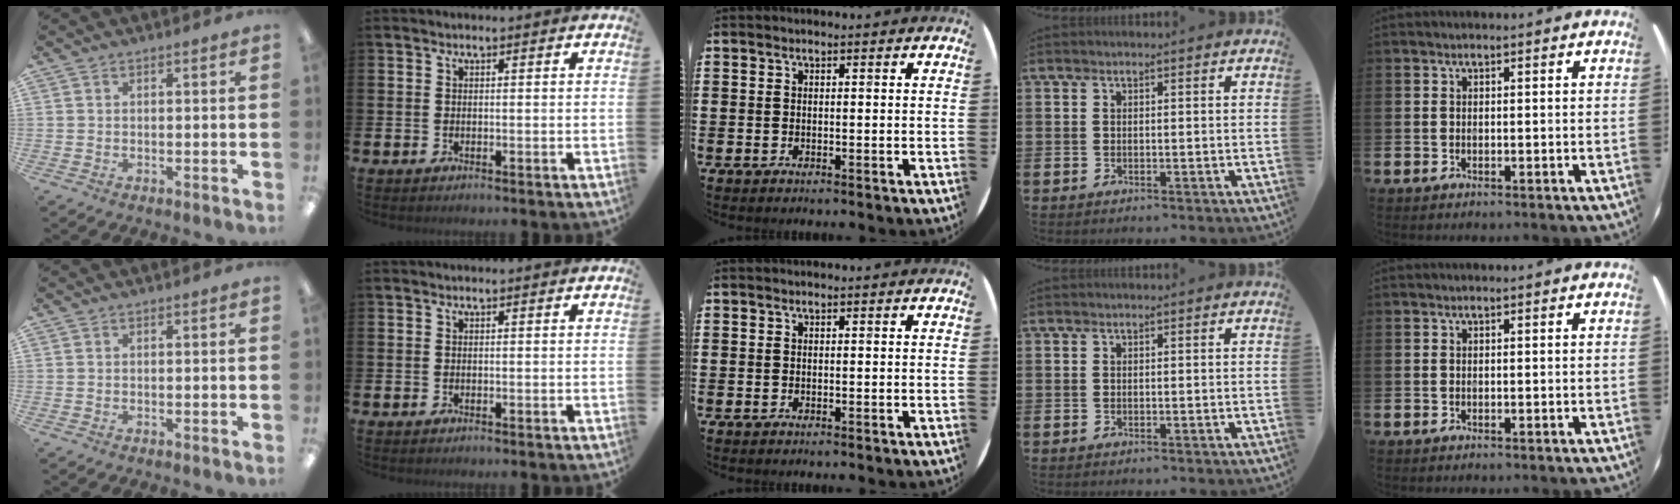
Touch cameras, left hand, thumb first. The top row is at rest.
{}